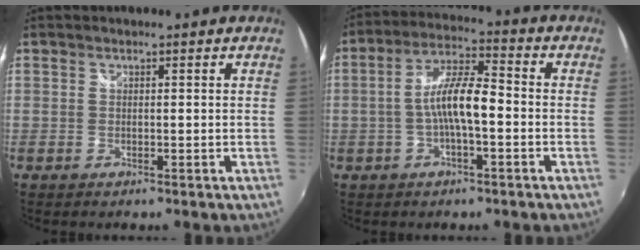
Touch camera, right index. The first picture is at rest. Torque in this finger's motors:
{"motor_torque": [1.43, -0.19, 0.84, 0.21]}